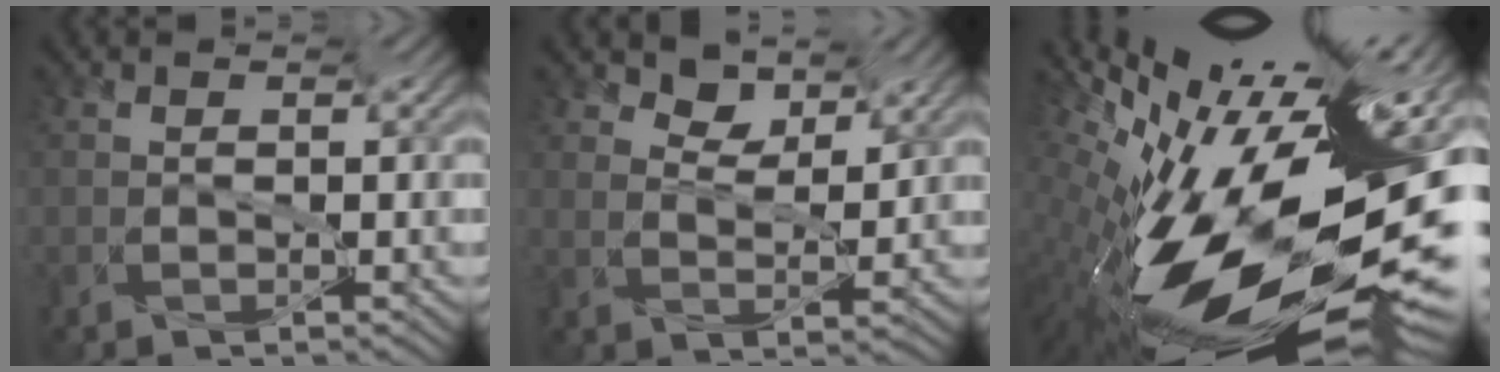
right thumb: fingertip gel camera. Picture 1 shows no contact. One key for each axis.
{"total": 3.9, "fx": 3.2, "fy": 1.3, "fz": 1.8, "tx": -0.027, "ty": -0.006, "tz": 0.055}
{"total": 16.0, "fx": -2.6, "fy": 5.1, "fz": 15.0, "tx": -0.224, "ty": 0.008, "tz": -0.048}